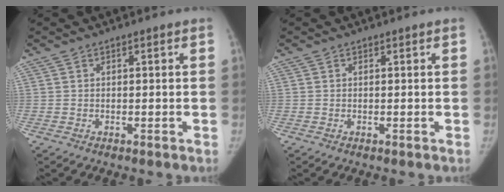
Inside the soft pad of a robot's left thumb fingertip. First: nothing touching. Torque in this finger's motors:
{"motor_torque": [0.07, 0.00, 0.26, -0.26, 0.00]}